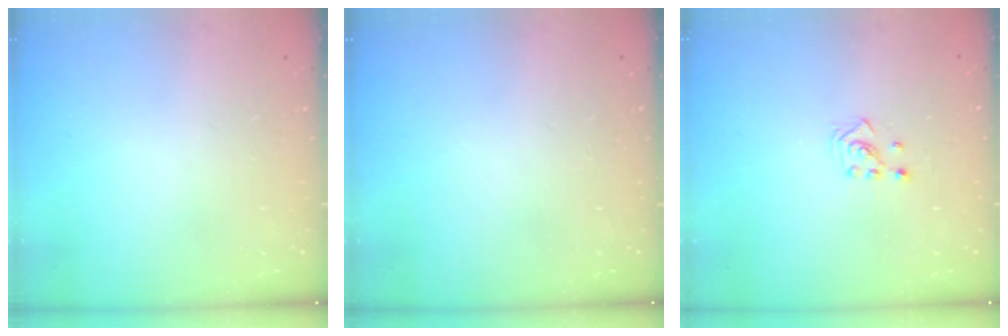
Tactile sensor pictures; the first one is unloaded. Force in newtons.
{"total": 0.0}
{"total": 2.5, "press": 2.4, "slide": 0.8}